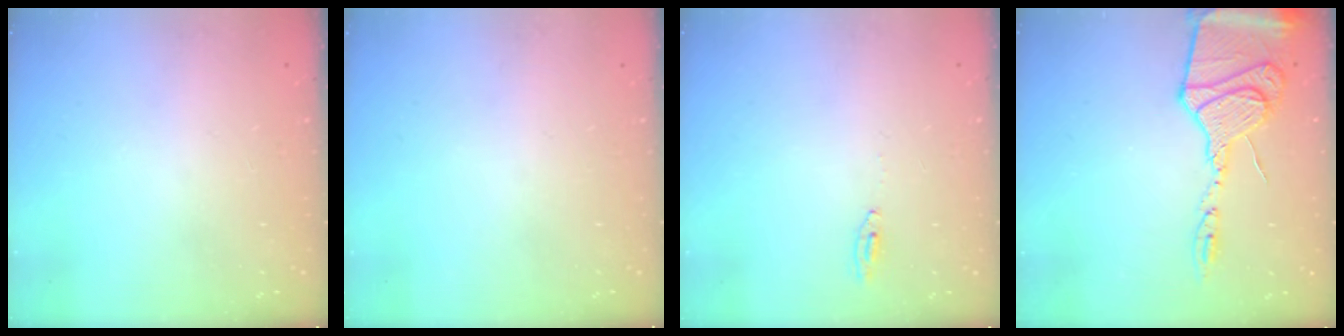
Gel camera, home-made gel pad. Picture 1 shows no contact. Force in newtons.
{"total": 0.0}
{"total": 2.9, "press": 2.8, "slide": 0.2}
{"total": 15.2, "press": 15.2, "slide": 1.4}